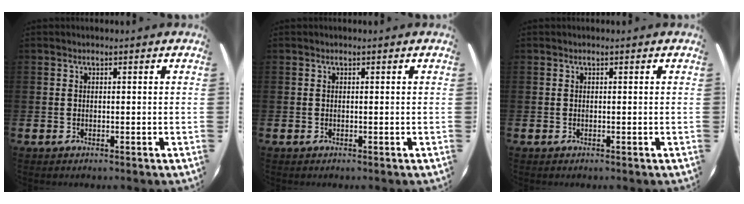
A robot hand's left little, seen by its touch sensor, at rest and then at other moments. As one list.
[{"total": 0.0}, {"total": 0.0}]